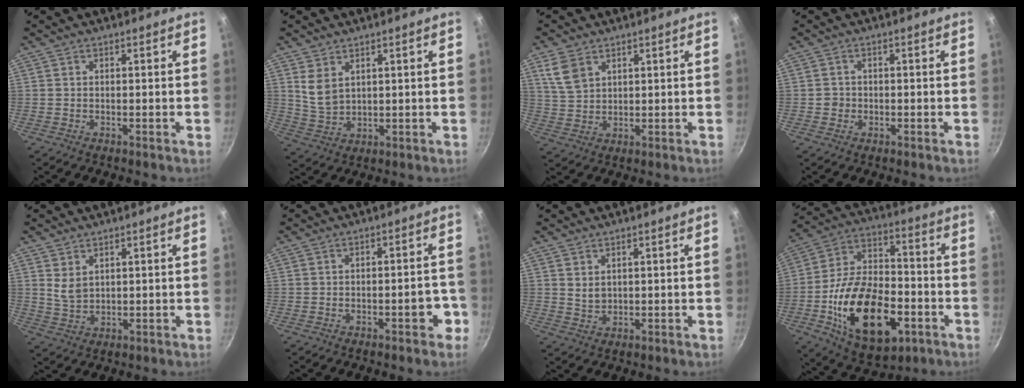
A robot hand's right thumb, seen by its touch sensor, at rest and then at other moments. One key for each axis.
{"total": 5.4, "fx": 2.5, "fy": 3.4, "fz": 3.4, "tx": -0.057, "ty": -0.024, "tz": 0.058}
{"total": 6.1, "fx": 3.2, "fy": 4.1, "fz": 3.2, "tx": -0.051, "ty": -0.008, "tz": 0.071}
{"total": 1.7, "fx": -0.5, "fy": 1.6, "fz": 0.2, "tx": 0.005, "ty": 0.004, "tz": -0.008}
{"total": 3.7, "fx": 1.8, "fy": 2.2, "fz": 2.3, "tx": -0.039, "ty": -0.015, "tz": 0.041}
{"total": 4.2, "fx": -2.1, "fy": 1.9, "fz": 3.1, "tx": -0.015, "ty": 0.027, "tz": -0.025}
{"total": 2.4, "fx": 1.1, "fy": 1.6, "fz": 1.3, "tx": -0.019, "ty": -0.007, "tz": 0.026}
{"total": 23.8, "fx": -7.4, "fy": 13.7, "fz": 18.0, "tx": -0.291, "ty": 0.036, "tz": -0.118}